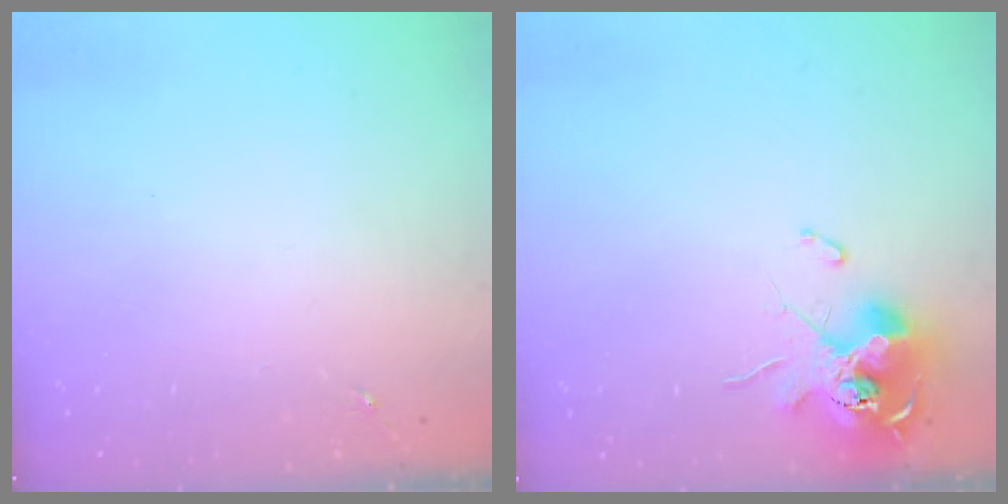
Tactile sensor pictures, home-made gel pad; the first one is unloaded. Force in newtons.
{"total": 12.4, "press": 12.3, "slide": 1.1}